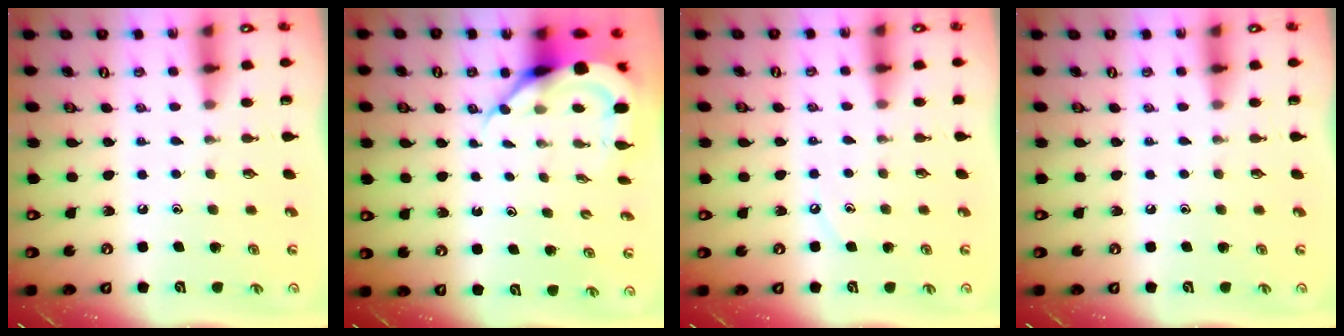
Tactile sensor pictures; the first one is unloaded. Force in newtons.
{"total": 7.2, "press": 7.1, "slide": 0.9}
{"total": 2.7, "press": 2.7, "slide": 0.5}
{"total": 0.0}